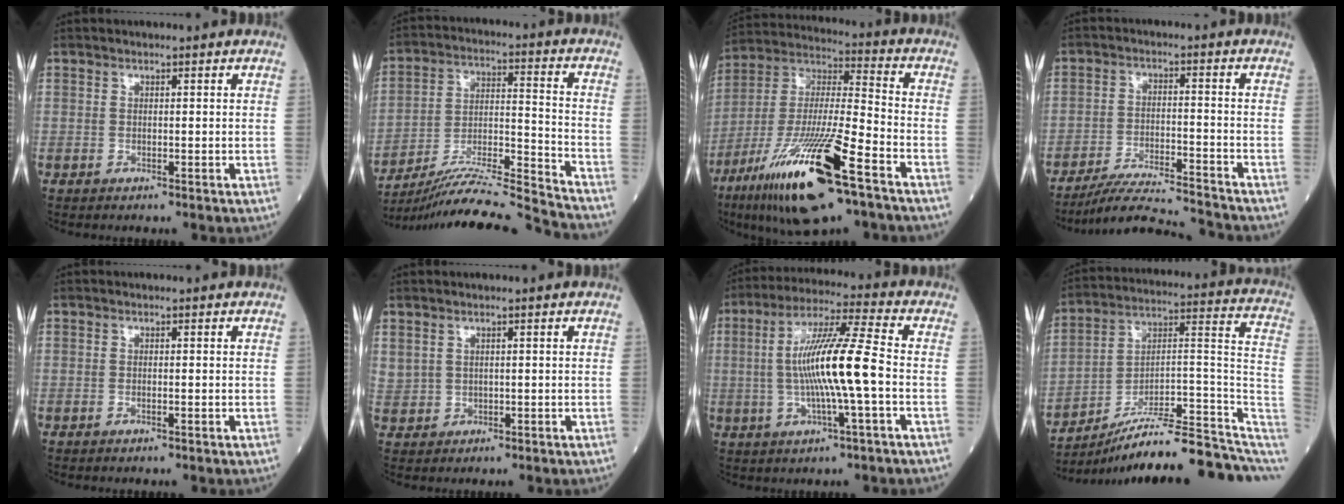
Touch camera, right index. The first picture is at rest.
{"total": 19.2, "force": [-18.3, -2.6, 5.2], "torque": [-0.096, -0.003, -0.302]}
{"total": 22.1, "force": [-12.1, 2.8, 18.3], "torque": [-0.361, -0.047, -0.218]}
{"total": 11.2, "force": [-10.9, -0.8, 2.5], "torque": [-0.039, 0.000, -0.187]}
{"total": 0.6, "force": [-0.2, 0.0, 0.5], "torque": [-0.013, -0.001, -0.003]}
{"total": 2.4, "force": [1.4, 1.8, 0.8], "torque": [-0.017, 0.005, 0.036]}
{"total": 12.6, "force": [-1.1, 0.0, 12.5], "torque": [-0.235, 0.007, -0.025]}
{"total": 20.5, "force": [-17.3, 2.7, 10.6], "torque": [-0.092, 0.053, -0.260]}